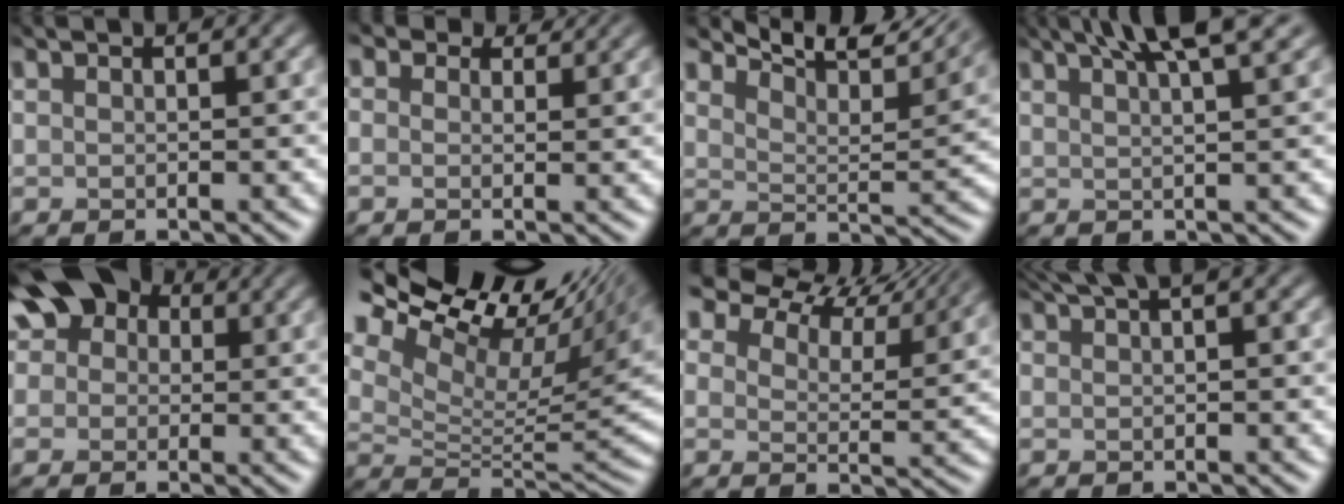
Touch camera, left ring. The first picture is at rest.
{"total": 1.7, "force": [1.5, 0.5, -0.7], "torque": [-0.012, -0.009, 0.026]}
{"total": 6.3, "force": [5.1, 2.1, 3.1], "torque": [-0.065, -0.006, 0.087]}
{"total": 5.9, "force": [3.6, 1.4, 4.4], "torque": [-0.078, 0.008, 0.053]}
{"total": 7.6, "force": [2.9, 5.9, 3.9], "torque": [-0.092, 0.008, 0.038]}
{"total": 13.7, "force": [7.7, 5.6, 9.8], "torque": [-0.186, 0.030, 0.137]}
{"total": 8.8, "force": [7.7, 3.1, 3.0], "torque": [-0.091, 0.001, 0.100]}
{"total": 1.9, "force": [1.3, 0.3, 1.4], "torque": [-0.041, 0.003, 0.035]}